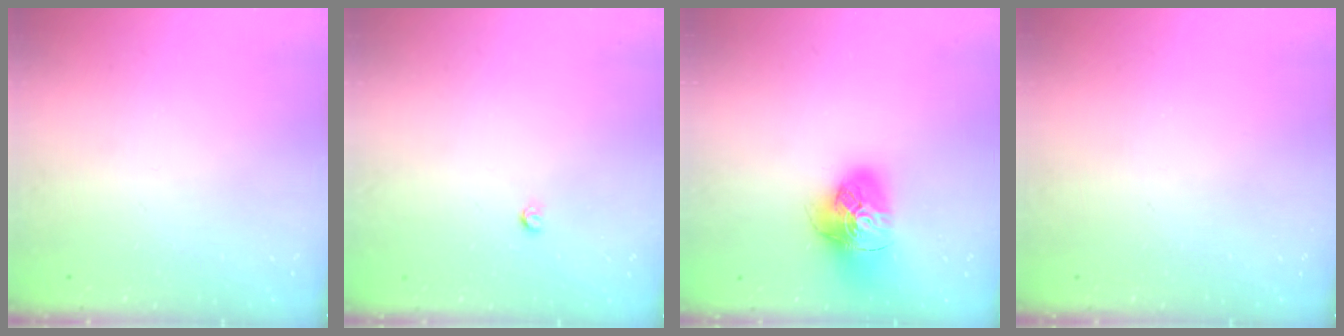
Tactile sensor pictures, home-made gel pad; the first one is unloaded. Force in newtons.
{"total": 3.2, "press": 3.2, "slide": 0.3}
{"total": 16.7, "press": 16.6, "slide": 1.8}
{"total": 0.0}